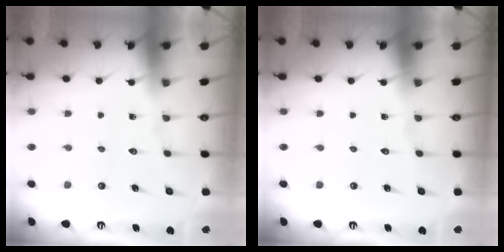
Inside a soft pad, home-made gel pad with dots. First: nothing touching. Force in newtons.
{"total": 0.0}